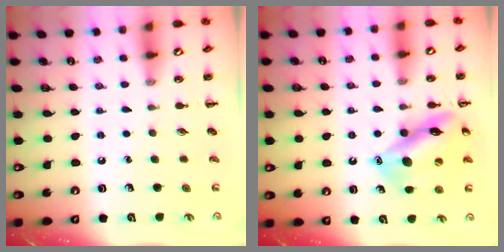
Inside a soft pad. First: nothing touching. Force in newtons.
{"total": 14.2, "press": 14.0, "slide": 2.1}